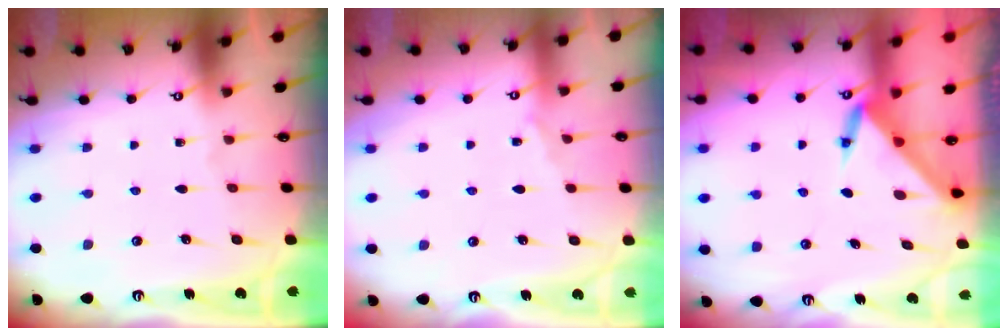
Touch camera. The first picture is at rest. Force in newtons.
{"total": 3.5, "press": 3.4, "slide": 0.6}
{"total": 3.4, "press": 3.4, "slide": 0.1}